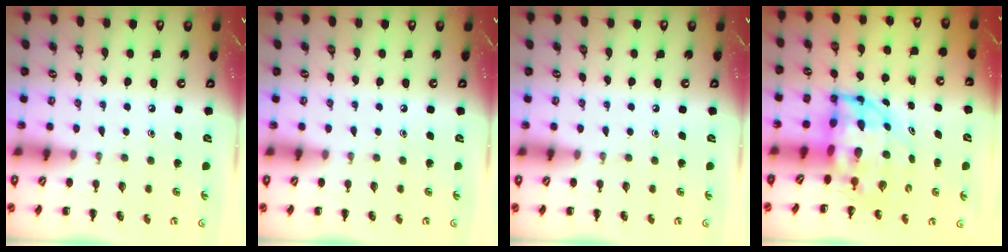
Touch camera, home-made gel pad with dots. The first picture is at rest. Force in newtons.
{"total": 0.0}
{"total": 0.0}
{"total": 7.1, "press": 6.8, "slide": 1.9}